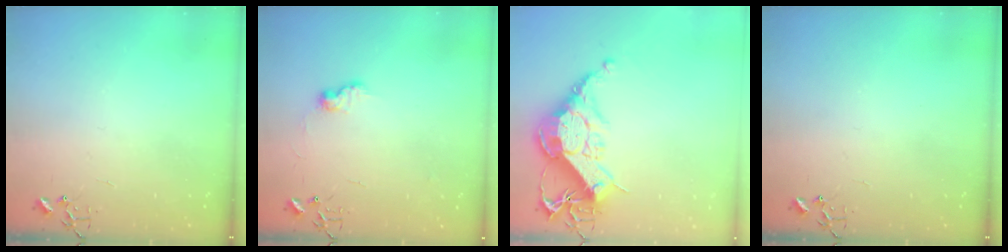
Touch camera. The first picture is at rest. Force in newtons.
{"total": 7.6, "press": 7.5, "slide": 0.4}
{"total": 18.5, "press": 18.4, "slide": 1.5}
{"total": 0.0}